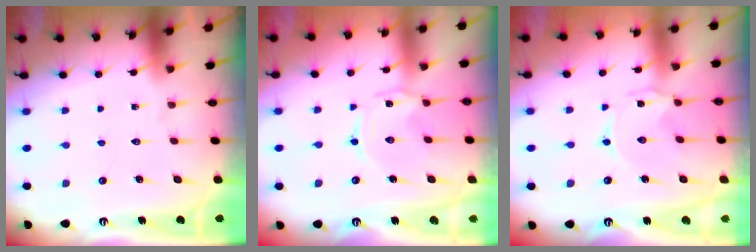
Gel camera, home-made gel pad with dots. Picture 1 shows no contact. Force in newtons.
{"total": 1.2, "press": 1.2, "slide": 0.1}
{"total": 0.0}